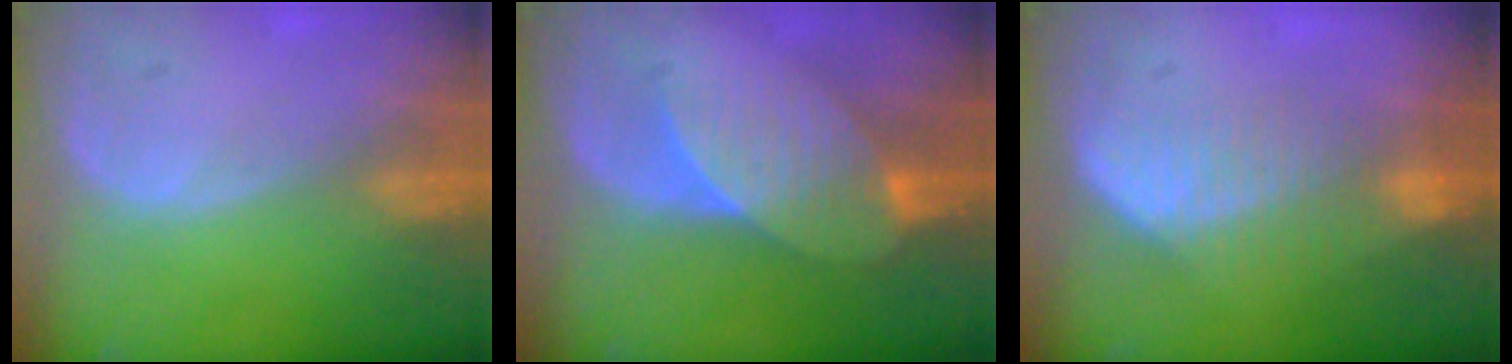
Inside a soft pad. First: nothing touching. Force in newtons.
{"total": 8.0, "press": 7.2, "slide": 3.4}
{"total": 7.2, "press": 6.6, "slide": 3.0}